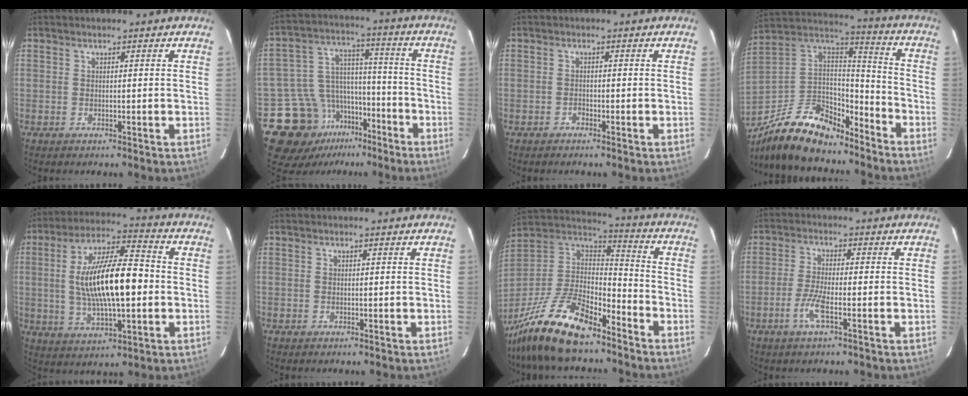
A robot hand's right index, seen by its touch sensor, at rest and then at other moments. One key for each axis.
{"total": 14.6, "fx": -8.9, "fy": 10.7, "fz": 4.4, "tx": -0.114, "ty": 0.048, "tz": -0.129}
{"total": 0.8, "fx": -0.7, "fy": 0.4, "fz": 0.0, "tx": -0.001, "ty": 0.004, "tz": -0.013}
{"total": 21.7, "fx": -16.3, "fy": 9.0, "fz": 11.3, "tx": -0.240, "ty": 0.009, "tz": -0.276}
{"total": 17.1, "fx": -0.5, "fy": 5.6, "fz": 16.1, "tx": -0.295, "ty": 0.012, "tz": -0.005}
{"total": 0.0}
{"total": 21.3, "fx": -15.8, "fy": 7.0, "fz": 12.5, "tx": -0.267, "ty": -0.021, "tz": -0.283}
{"total": 5.0, "fx": -2.4, "fy": 0.7, "fz": 4.3, "tx": -0.096, "ty": -0.005, "tz": -0.051}